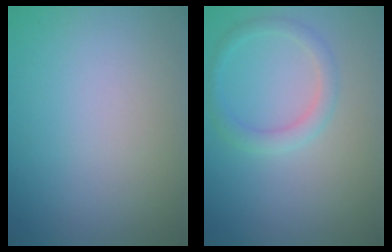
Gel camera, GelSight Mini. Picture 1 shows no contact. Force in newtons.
{"total": 2.0, "press": 2.0, "slide": 0.1}